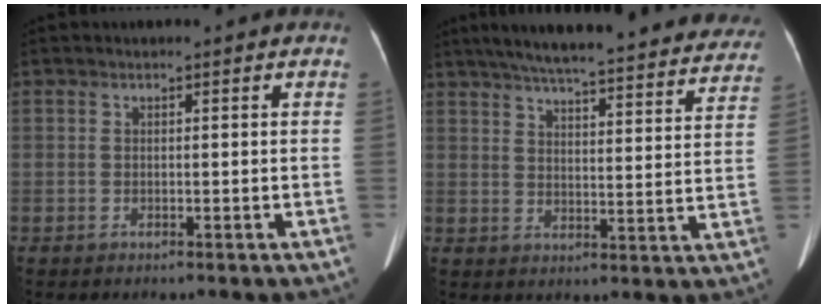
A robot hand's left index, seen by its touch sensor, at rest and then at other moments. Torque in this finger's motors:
{"motor_torque": [0.83, -1.31, 0.19, 0.16]}